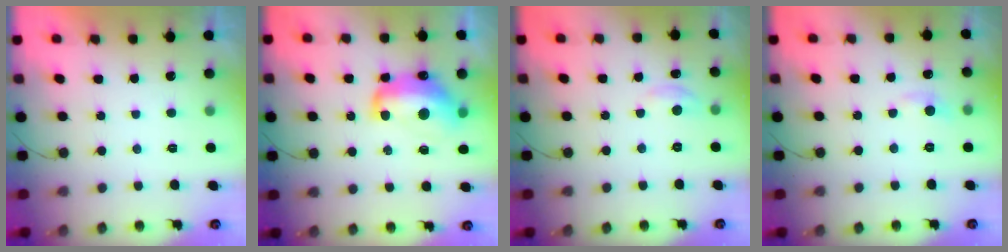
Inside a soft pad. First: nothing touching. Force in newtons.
{"total": 14.5, "press": 14.5, "slide": 1.3}
{"total": 2.9, "press": 2.9, "slide": 0.3}
{"total": 5.9, "press": 5.9, "slide": 0.9}